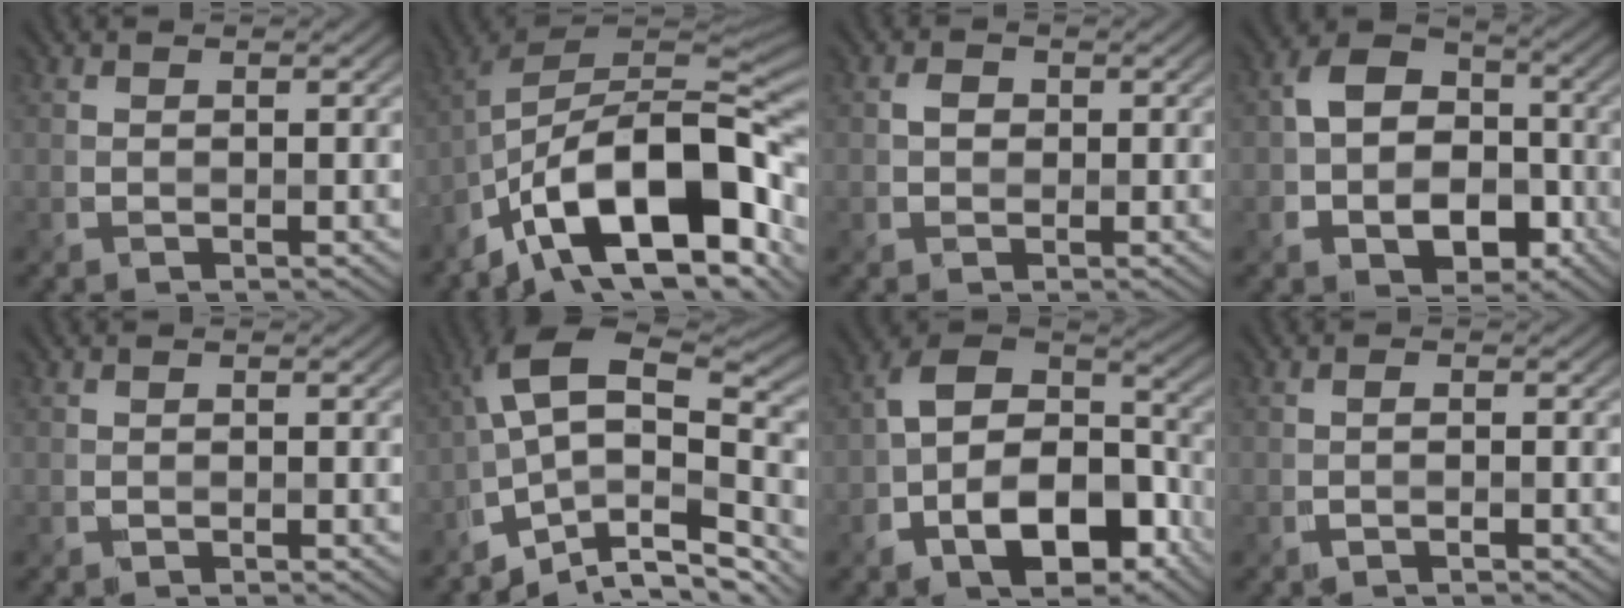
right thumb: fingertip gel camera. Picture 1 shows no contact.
{"total": 17.3, "force": [-6.8, 6.9, 14.4], "torque": [-0.254, 0.017, -0.133]}
{"total": 1.0, "force": [-0.1, 0.9, 0.3], "torque": [-0.005, 0.000, -0.002]}
{"total": 9.1, "force": [-2.6, 6.7, 5.6], "torque": [-0.103, -0.013, -0.044]}
{"total": 0.0}
{"total": 11.8, "force": [-5.5, 4.6, 9.4], "torque": [-0.169, 0.009, -0.102]}
{"total": 13.3, "force": [-5.2, 7.8, 9.3], "torque": [-0.154, -0.017, -0.090]}
{"total": 0.8, "force": [-0.3, 0.2, 0.7], "torque": [-0.008, 0.005, -0.012]}